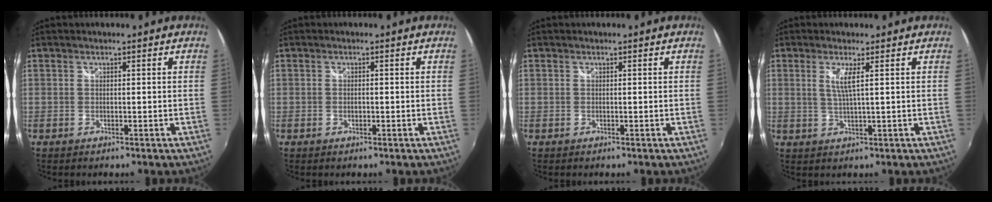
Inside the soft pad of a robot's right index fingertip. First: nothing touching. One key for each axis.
{"total": 0.6, "fx": 0.0, "fy": 0.4, "fz": 0.5, "tx": -0.009, "ty": 0.004, "tz": 0.000}
{"total": 0.0}
{"total": 3.1, "fx": 1.0, "fy": -0.3, "fz": 2.9, "tx": -0.059, "ty": -0.006, "tz": 0.019}